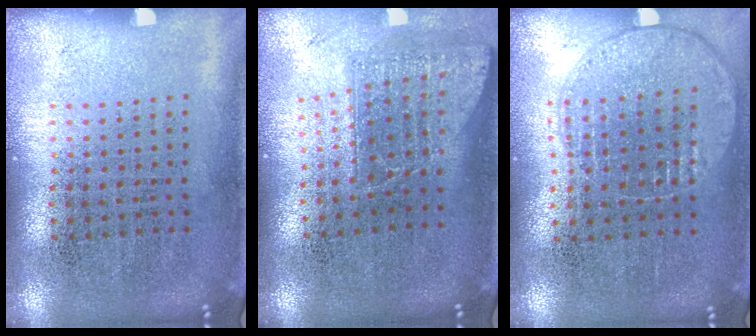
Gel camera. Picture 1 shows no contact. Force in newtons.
{"total": 1.7, "press": 1.3, "slide": 1.1}
{"total": 1.0, "press": 1.0, "slide": 0.3}